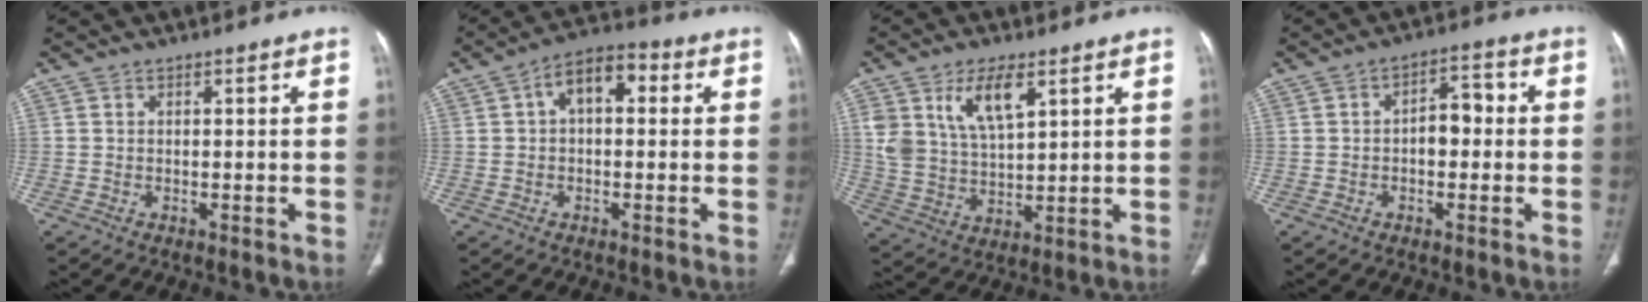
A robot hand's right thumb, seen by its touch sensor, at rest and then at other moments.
{"total": 8.0, "force": [1.5, 4.7, 6.3], "torque": [-0.080, 0.028, 0.014]}
{"total": 10.4, "force": [5.1, 4.9, 7.6], "torque": [-0.135, -0.019, 0.107]}
{"total": 5.5, "force": [-0.4, 3.3, 4.4], "torque": [-0.047, 0.023, -0.014]}